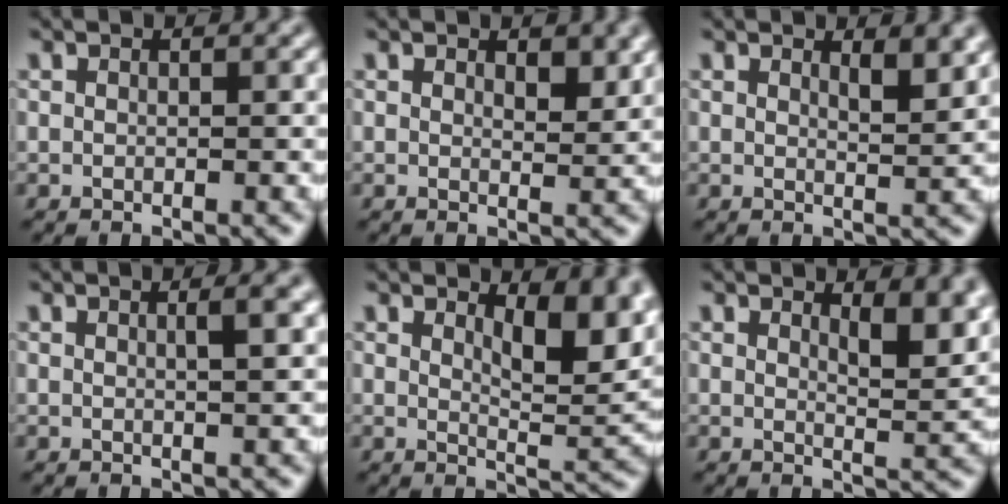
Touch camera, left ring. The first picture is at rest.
{"total": 1.8, "force": [1.0, 0.8, 1.2], "torque": [-0.015, -0.007, 0.020]}
{"total": 2.5, "force": [1.5, 0.7, 1.9], "torque": [-0.023, -0.005, 0.027]}
{"total": 2.4, "force": [0.7, 0.7, 2.1], "torque": [-0.021, 0.007, 0.004]}
{"total": 5.6, "force": [2.7, 2.1, 4.5], "torque": [-0.061, -0.007, 0.040]}
{"total": 4.3, "force": [2.2, 1.4, 3.4], "torque": [-0.046, -0.006, 0.037]}